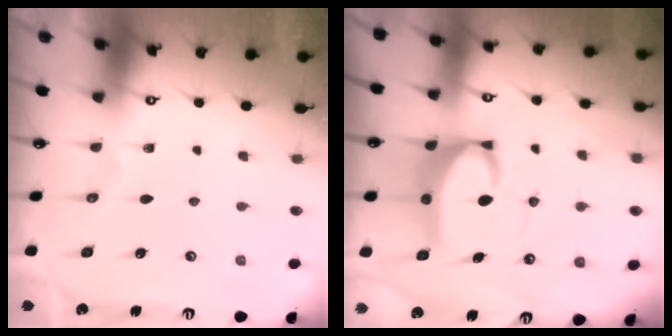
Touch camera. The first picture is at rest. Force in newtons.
{"total": 7.9, "press": 7.9, "slide": 1.0}